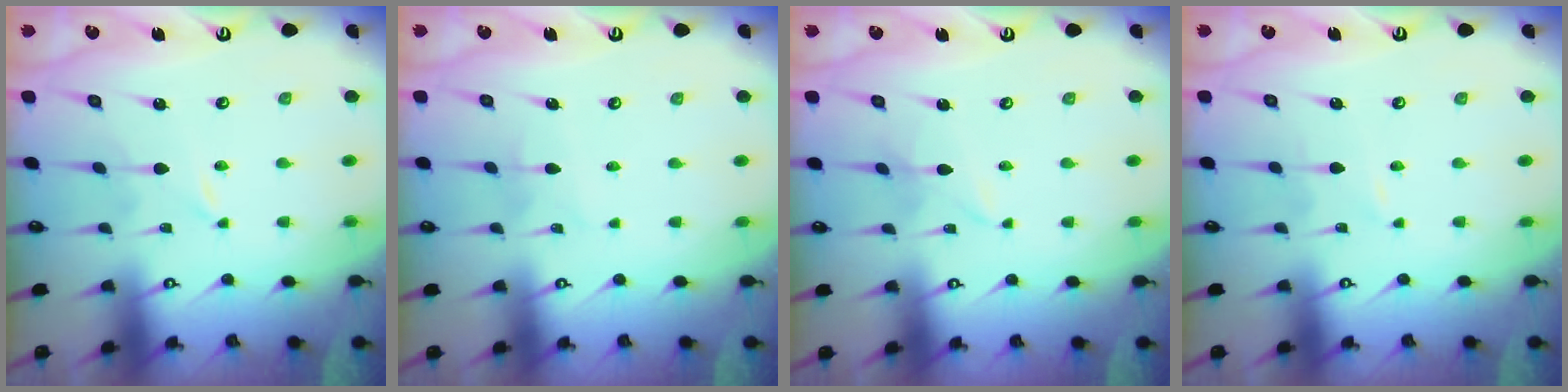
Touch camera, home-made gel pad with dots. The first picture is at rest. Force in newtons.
{"total": 2.4, "press": 2.4, "slide": 0.3}
{"total": 1.3, "press": 1.3, "slide": 0.1}
{"total": 0.7, "press": 0.7, "slide": 0.1}